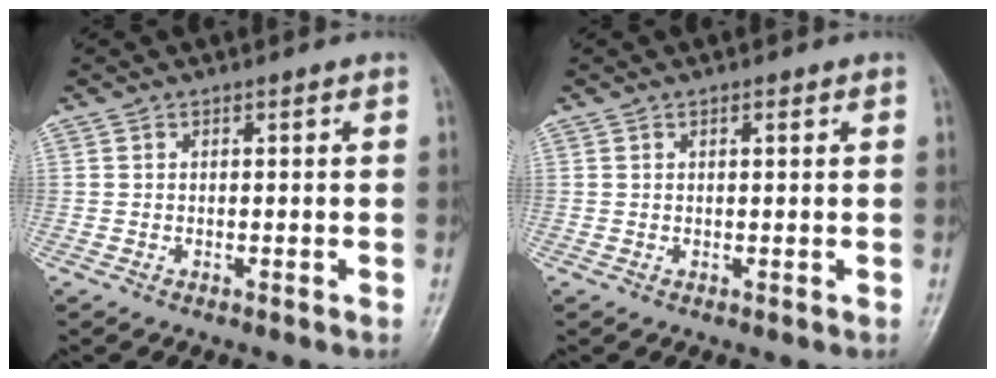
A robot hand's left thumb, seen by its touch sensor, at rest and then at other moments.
{"total": 0.8, "force": [0.4, 0.3, 0.6], "torque": [-0.011, 0.000, 0.006]}